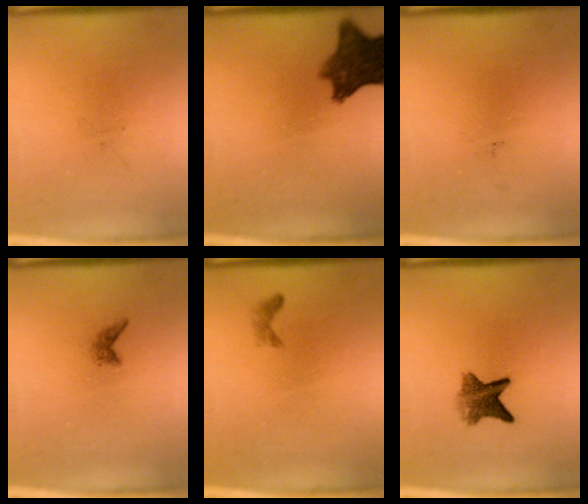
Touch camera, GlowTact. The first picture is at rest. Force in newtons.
{"total": 9.1}
{"total": 0.0}
{"total": 0.8}
{"total": 0.6}
{"total": 5.9}